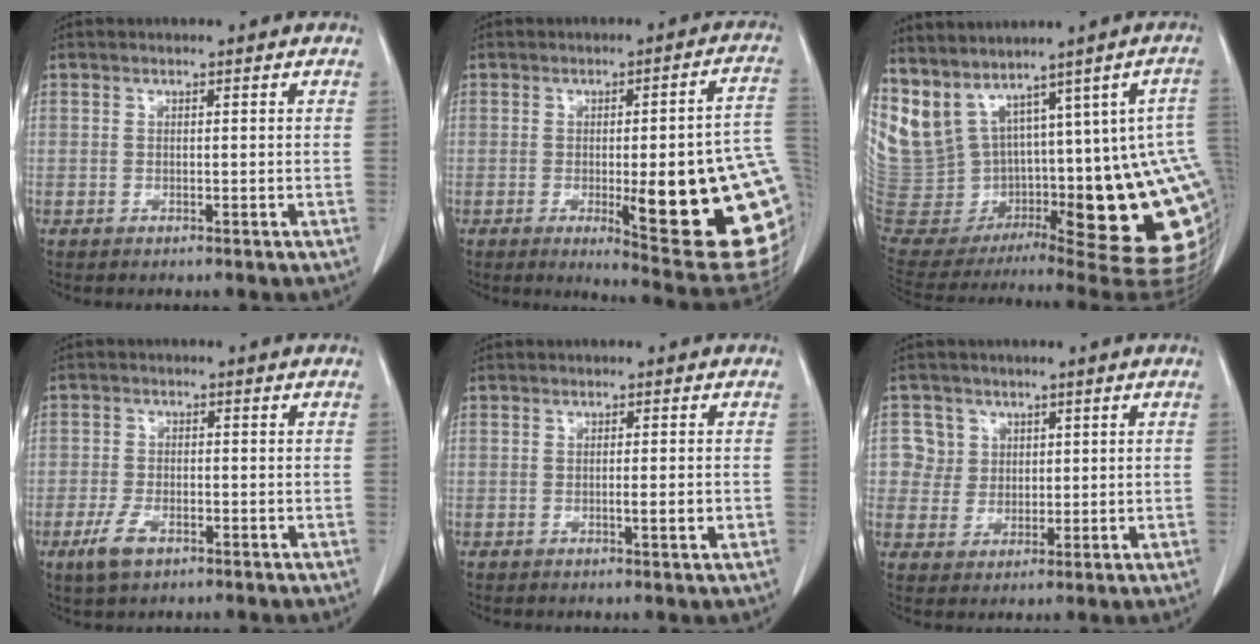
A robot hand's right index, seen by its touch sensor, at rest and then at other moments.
{"total": 22.4, "force": [-3.7, 3.3, 21.9], "torque": [-0.190, -0.007, -0.037]}
{"total": 24.4, "force": [2.3, 6.0, 23.5], "torque": [-0.297, 0.006, 0.076]}
{"total": 4.3, "force": [-2.3, 2.2, 2.9], "torque": [-0.064, -0.003, -0.041]}
{"total": 2.2, "force": [-0.5, 0.1, 2.2], "torque": [-0.035, -0.003, -0.007]}
{"total": 4.9, "force": [1.6, 4.6, 0.0], "torque": [0.009, 0.010, 0.033]}